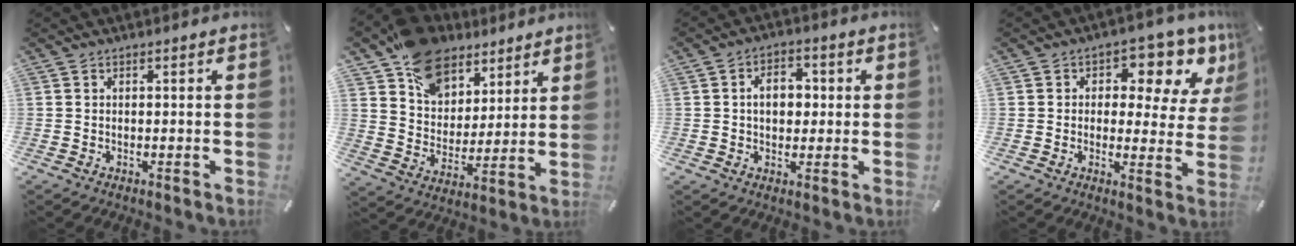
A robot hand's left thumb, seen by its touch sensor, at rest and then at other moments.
{"total": 14.3, "force": [9.5, 9.9, 3.8], "torque": [-0.079, -0.066, 0.183]}
{"total": 6.9, "force": [0.5, 4.8, 4.9], "torque": [-0.068, 0.000, 0.002]}
{"total": 9.8, "force": [5.3, 5.6, 6.1], "torque": [-0.065, -0.040, 0.085]}